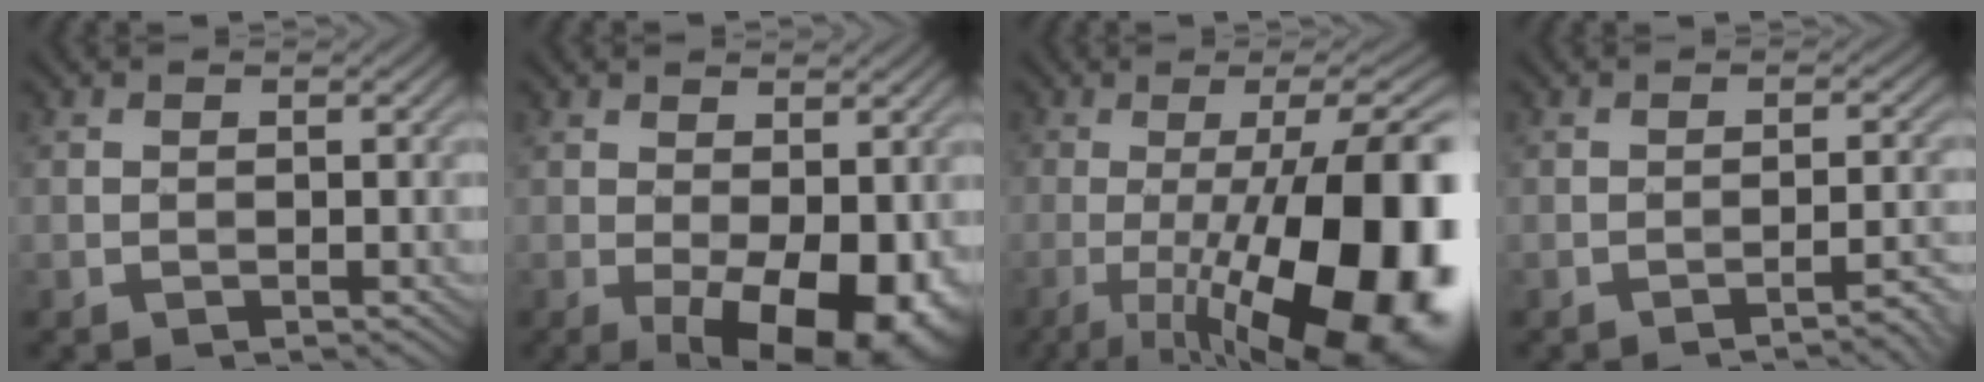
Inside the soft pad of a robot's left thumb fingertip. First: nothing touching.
{"total": 10.3, "force": [-2.8, 4.9, 8.7], "torque": [-0.122, -0.013, -0.030]}
{"total": 20.6, "force": [-5.6, 6.3, 18.7], "torque": [-0.235, 0.011, -0.084]}
{"total": 3.4, "force": [-2.3, 0.5, 2.5], "torque": [-0.028, 0.015, -0.041]}